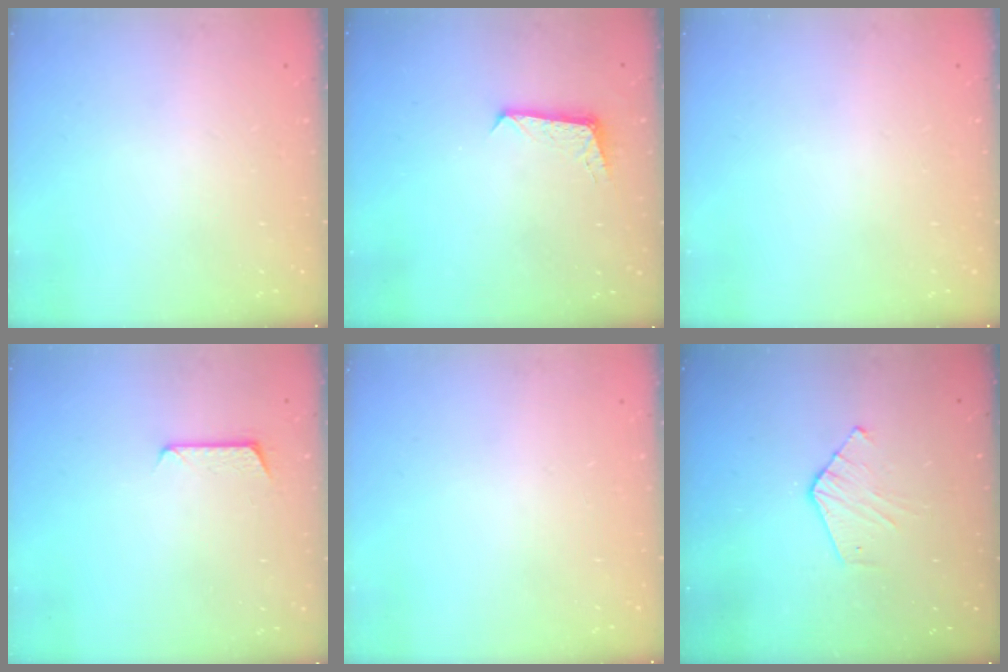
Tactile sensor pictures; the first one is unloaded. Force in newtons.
{"total": 5.8, "press": 5.8, "slide": 0.5}
{"total": 0.0}
{"total": 6.3, "press": 6.3, "slide": 0.5}
{"total": 0.0}
{"total": 4.6, "press": 4.6, "slide": 0.4}